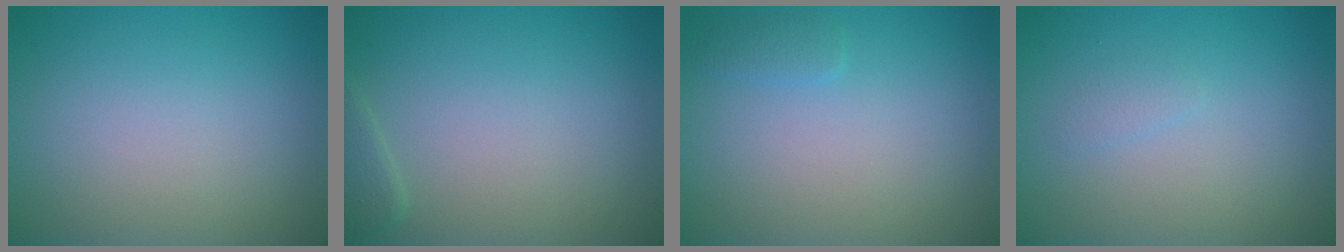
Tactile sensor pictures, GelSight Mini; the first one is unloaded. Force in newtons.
{"total": 1.1, "press": 1.1, "slide": 0.1}
{"total": 0.9, "press": 0.9, "slide": 0.1}
{"total": 0.8, "press": 0.8, "slide": 0.0}